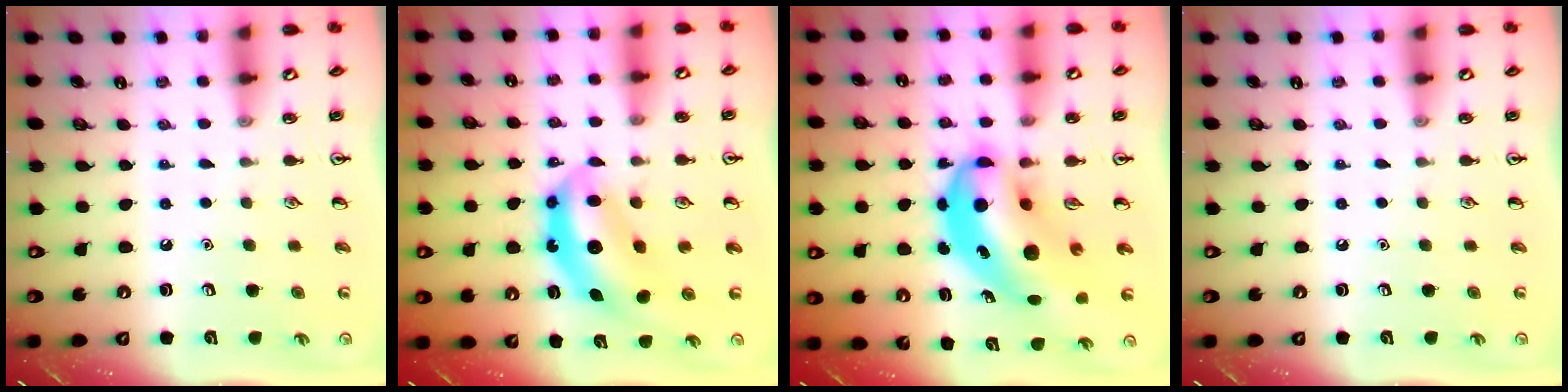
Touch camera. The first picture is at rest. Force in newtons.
{"total": 9.4, "press": 9.0, "slide": 3.0}
{"total": 13.1, "press": 12.5, "slide": 3.9}
{"total": 0.0}